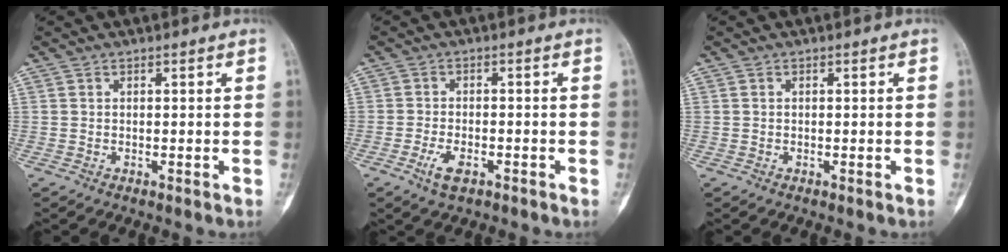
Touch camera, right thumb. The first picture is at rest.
{"total": 4.1, "force": [-2.1, 1.9, 3.0], "torque": [-0.060, 0.006, -0.037]}
{"total": 0.0}